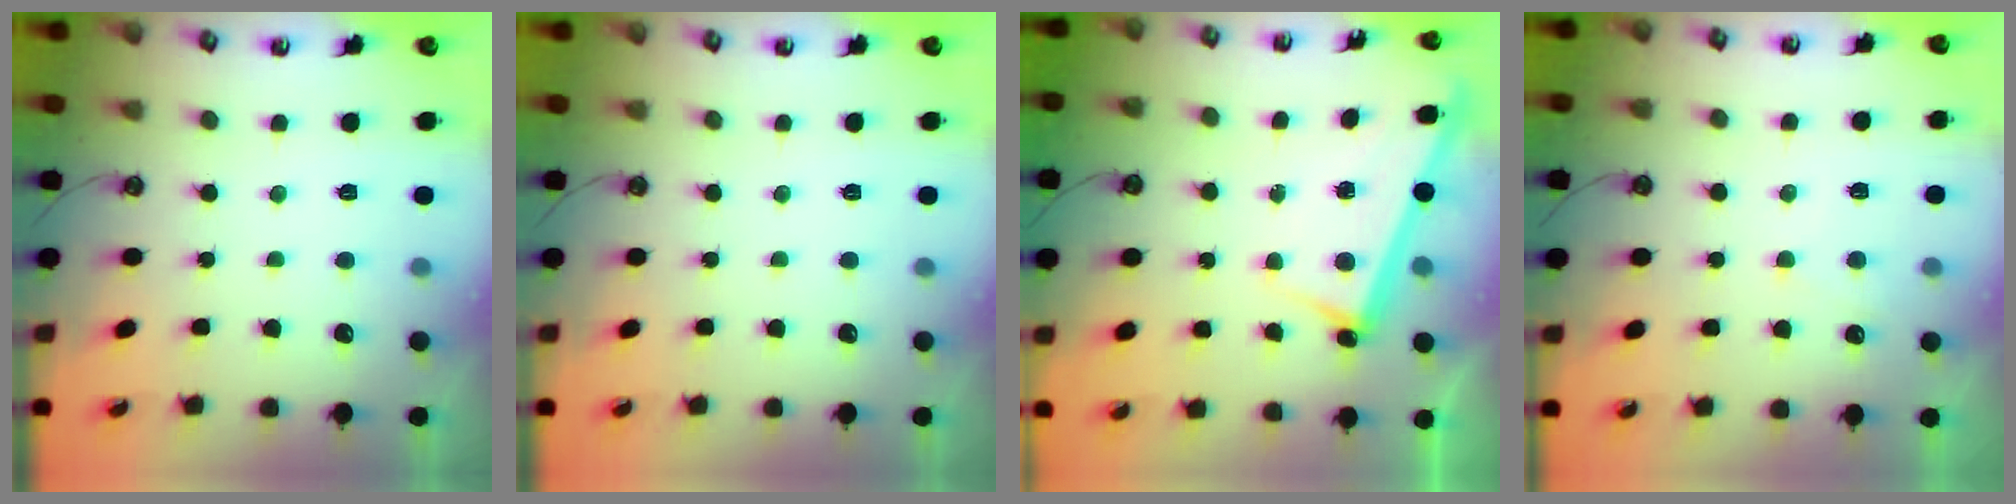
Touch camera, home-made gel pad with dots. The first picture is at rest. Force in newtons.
{"total": 0.0}
{"total": 2.9, "press": 2.9, "slide": 0.4}
{"total": 6.0, "press": 6.0, "slide": 0.4}